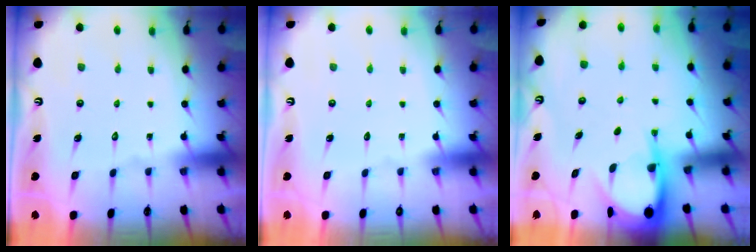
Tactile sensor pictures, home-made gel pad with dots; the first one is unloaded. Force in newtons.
{"total": 0.0}
{"total": 7.0, "press": 6.9, "slide": 0.8}